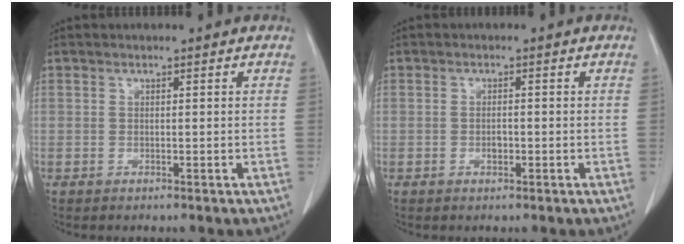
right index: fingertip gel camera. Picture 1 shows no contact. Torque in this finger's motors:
{"motor_torque": [0.10, 0.02, 0.02, 0.01]}